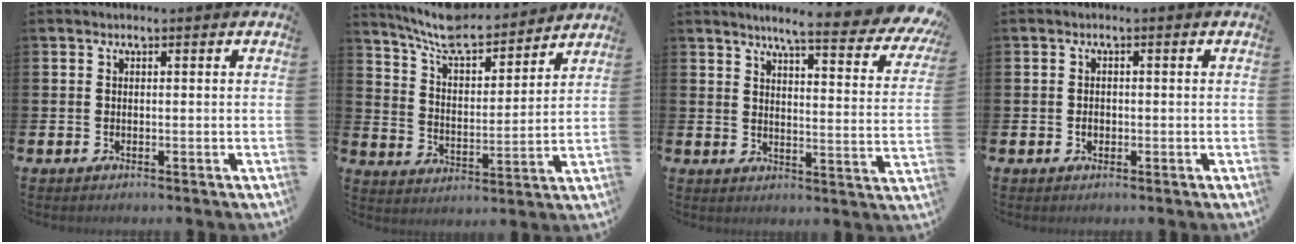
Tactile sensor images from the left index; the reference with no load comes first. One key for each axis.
{"total": 8.7, "fx": 8.2, "fy": 1.8, "fz": 2.1, "tx": -0.074, "ty": -0.061, "tz": 0.145}
{"total": 6.5, "fx": 5.6, "fy": 0.4, "fz": 3.3, "tx": -0.062, "ty": -0.046, "tz": 0.086}
{"total": 1.1, "fx": -0.1, "fy": 0.9, "fz": 0.5, "tx": -0.009, "ty": 0.007, "tz": -0.005}